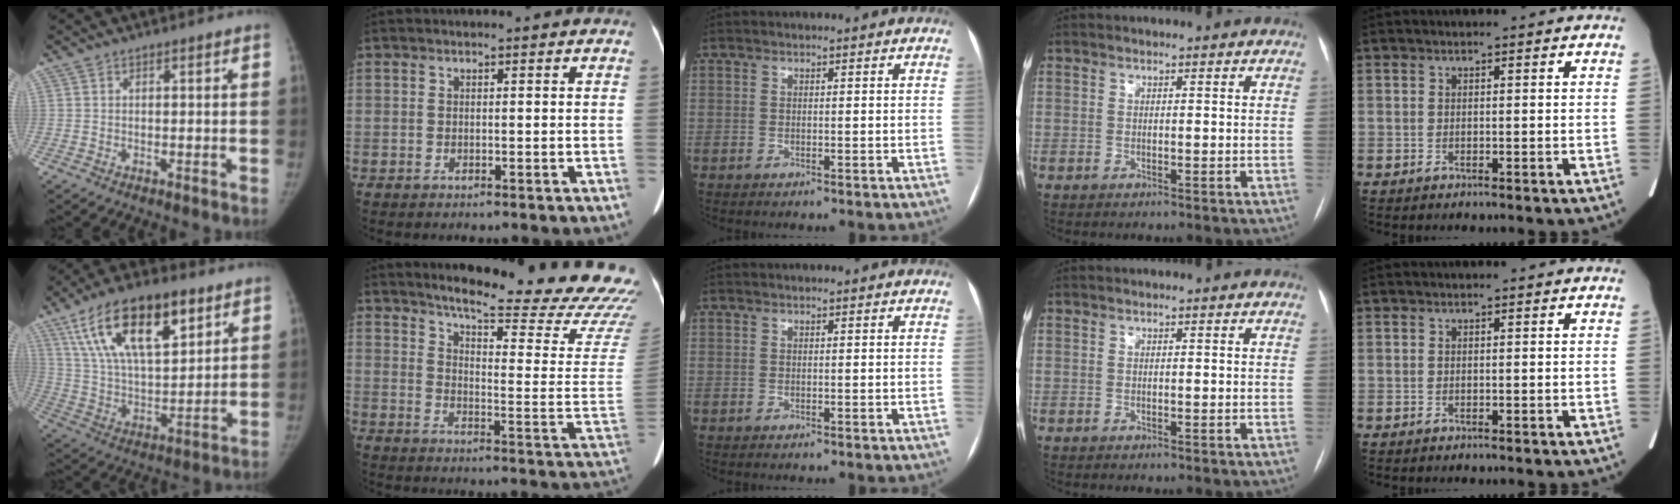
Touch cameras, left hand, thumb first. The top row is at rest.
{"thumb": {"total": 21.9, "force": [11.2, 9.8, 16.1], "torque": [-0.258, -0.026, 0.205]}, "index": {"total": 26.7, "force": [24.3, 1.9, 10.8], "torque": [-0.148, -0.126, 0.287]}}